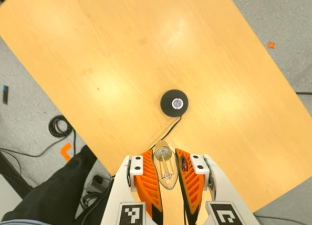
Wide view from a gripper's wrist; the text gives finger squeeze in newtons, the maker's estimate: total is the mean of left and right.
{"total": 23.1, "left": 26.6, "right": 19.7}